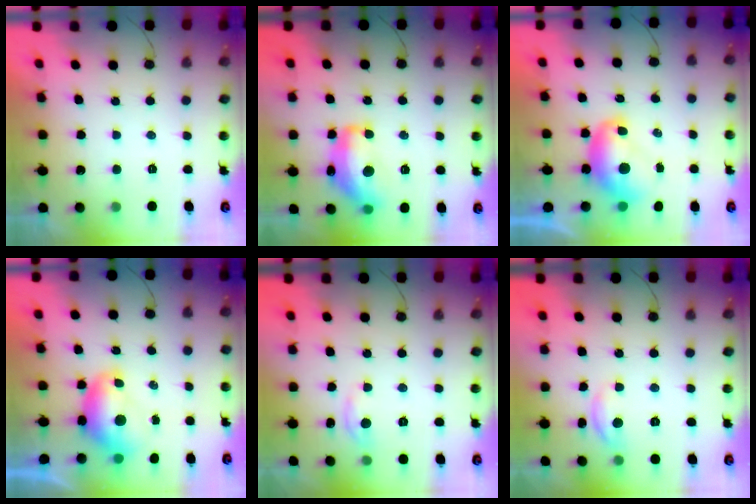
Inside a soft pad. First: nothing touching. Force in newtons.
{"total": 14.3, "press": 14.2, "slide": 1.1}
{"total": 8.3, "press": 8.3, "slide": 0.4}
{"total": 7.8, "press": 7.8, "slide": 0.2}
{"total": 4.1, "press": 4.1, "slide": 0.5}
{"total": 6.6, "press": 6.6, "slide": 0.4}